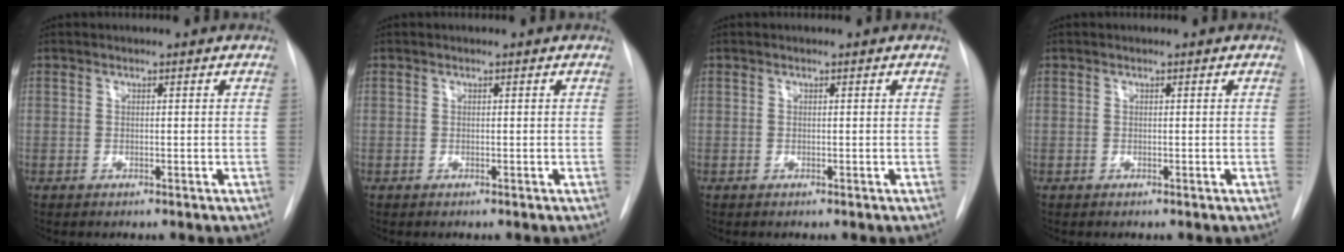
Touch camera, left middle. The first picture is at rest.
{"total": 0.0}
{"total": 0.0}
{"total": 0.0}